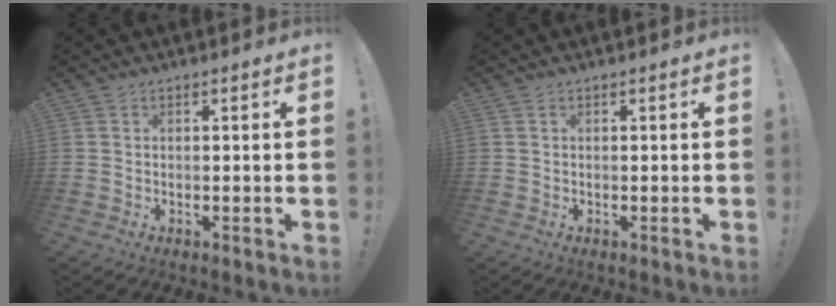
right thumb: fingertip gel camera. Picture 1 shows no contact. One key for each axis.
{"total": 0.0}